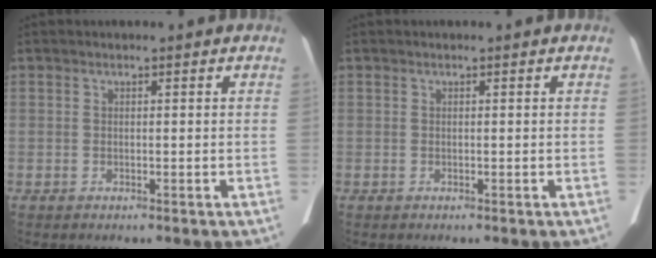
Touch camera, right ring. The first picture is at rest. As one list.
[{"total": 0.0}]